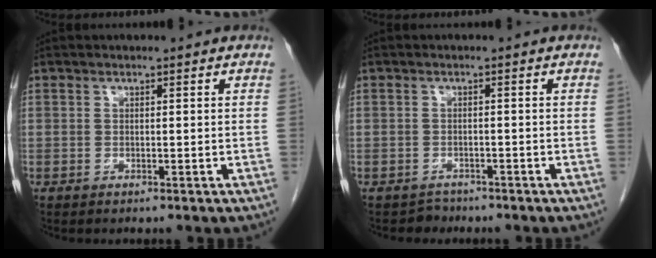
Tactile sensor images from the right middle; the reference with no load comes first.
{"total": 1.6, "force": [-1.3, 0.7, -0.6], "torque": [0.005, -0.001, -0.022]}